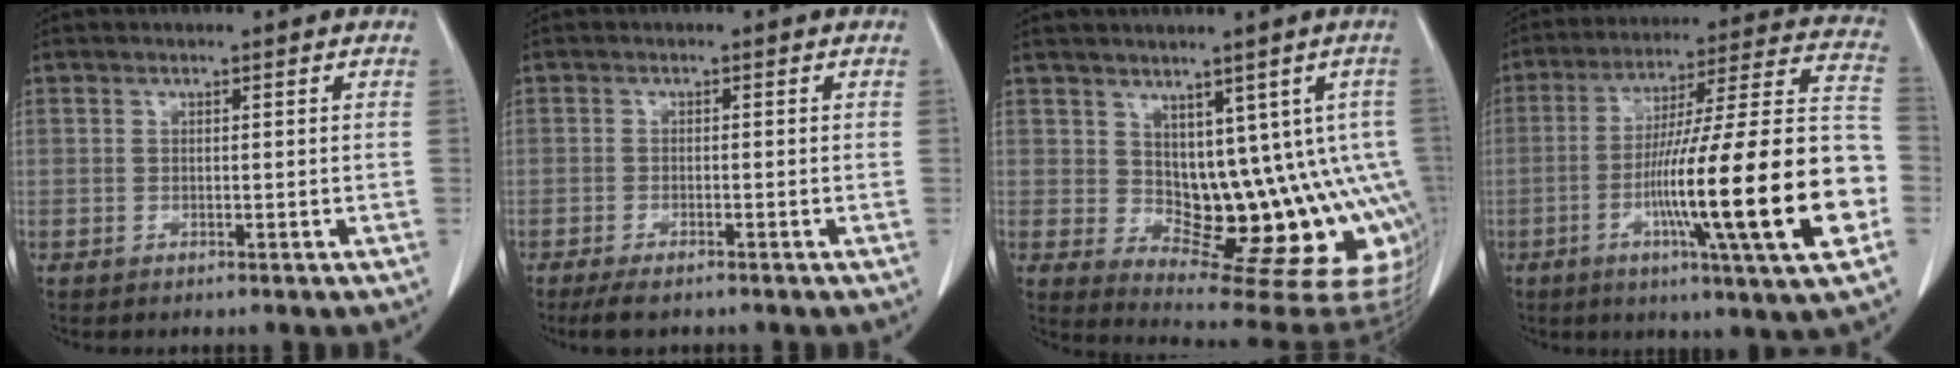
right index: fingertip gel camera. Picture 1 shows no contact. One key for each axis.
{"total": 3.1, "fx": -2.3, "fy": 0.8, "fz": 1.9, "tx": -0.037, "ty": -0.007, "tz": -0.037}
{"total": 13.2, "fx": 0.6, "fy": 7.8, "fz": 10.6, "tx": -0.107, "ty": 0.013, "tz": 0.023}
{"total": 26.2, "fx": -6.9, "fy": 0.3, "fz": 25.2, "tx": -0.348, "ty": -0.007, "tz": -0.121}